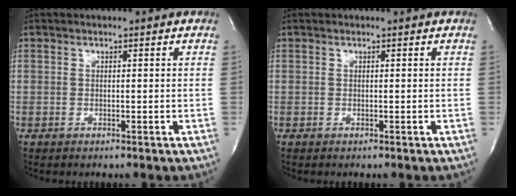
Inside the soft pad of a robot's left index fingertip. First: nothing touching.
{"total": 0.0}